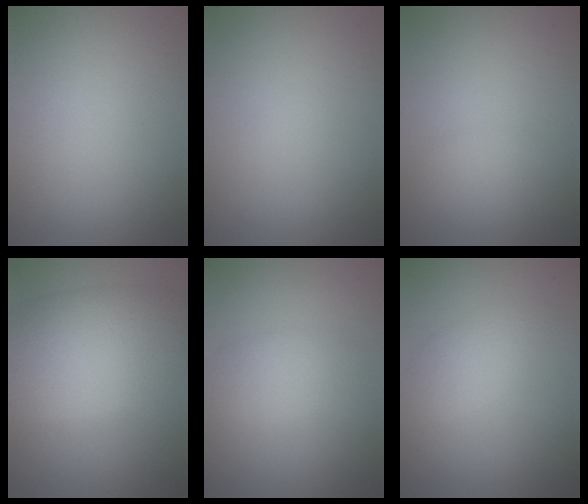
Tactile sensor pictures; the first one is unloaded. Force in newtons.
{"total": 0.0}
{"total": 0.9, "press": 0.9, "slide": 0.1}
{"total": 10.0, "press": 10.0, "slide": 0.5}
{"total": 2.7, "press": 2.7, "slide": 0.1}
{"total": 2.5, "press": 2.5, "slide": 0.0}